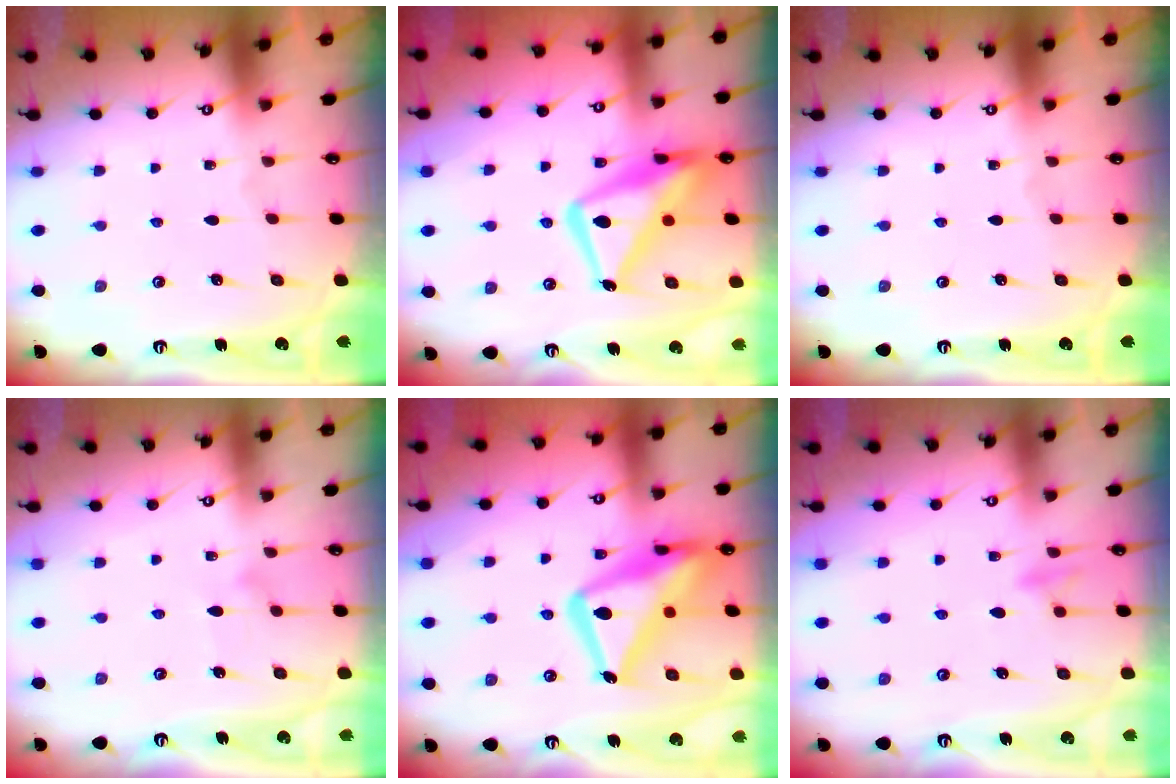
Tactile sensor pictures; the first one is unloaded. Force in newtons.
{"total": 17.3, "press": 17.2, "slide": 1.9}
{"total": 0.0}
{"total": 7.4, "press": 7.4, "slide": 0.4}
{"total": 22.2, "press": 22.2, "slide": 1.8}
{"total": 9.3, "press": 9.3, "slide": 0.9}